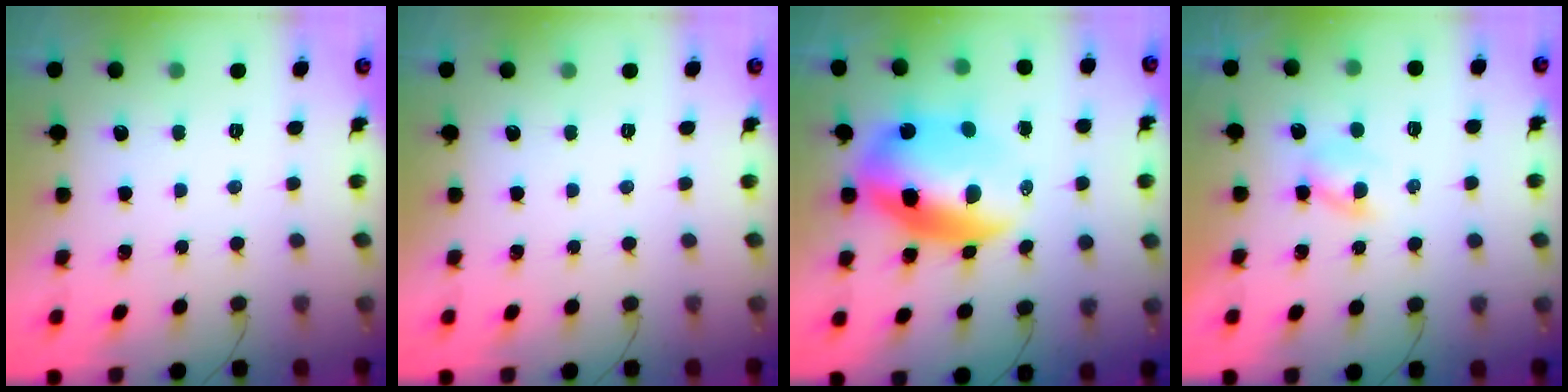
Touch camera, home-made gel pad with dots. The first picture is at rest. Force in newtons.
{"total": 0.0}
{"total": 14.4, "press": 14.1, "slide": 3.0}
{"total": 2.0, "press": 1.8, "slide": 0.9}